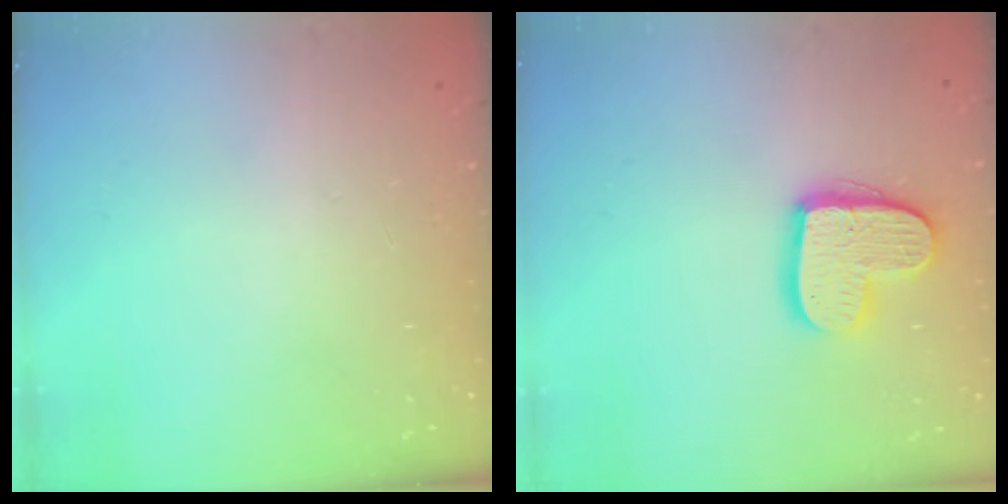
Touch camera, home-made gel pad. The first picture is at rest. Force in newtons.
{"total": 13.2, "press": 13.1, "slide": 0.7}